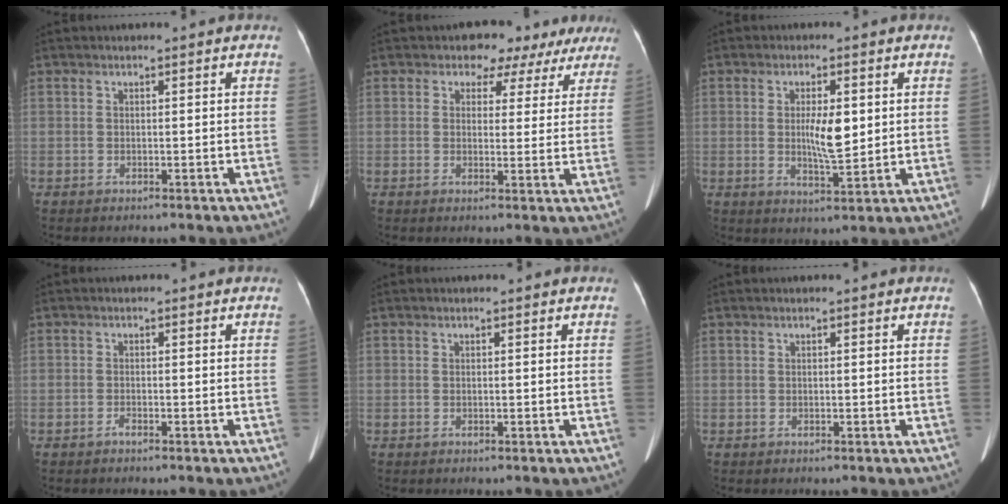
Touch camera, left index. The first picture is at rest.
{"total": 7.5, "force": [5.7, 4.7, 1.4], "torque": [0.007, 0.007, 0.048]}
{"total": 5.7, "force": [0.6, 1.6, 5.4], "torque": [-0.094, -0.004, 0.015]}
{"total": 0.6, "force": [-0.5, 0.0, 0.2], "torque": [-0.006, 0.000, -0.007]}
{"total": 0.0}
{"total": 0.0}